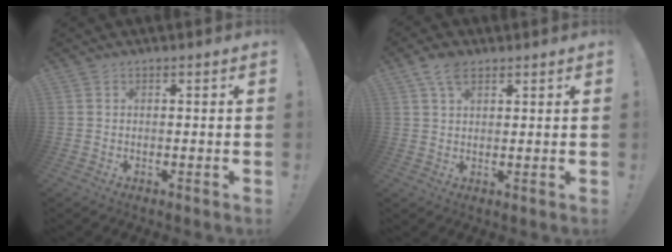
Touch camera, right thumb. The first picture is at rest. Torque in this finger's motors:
{"motor_torque": [-0.24, 0.61, 0.31, 0.35, 0.03]}